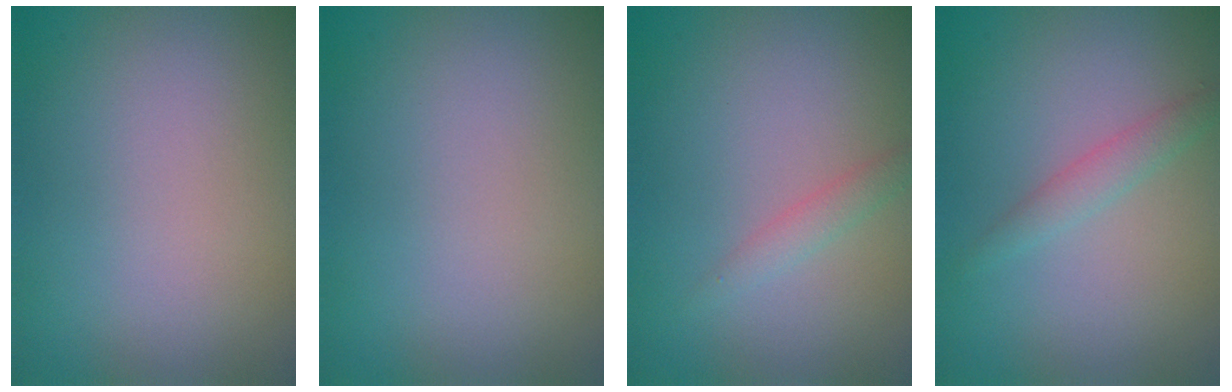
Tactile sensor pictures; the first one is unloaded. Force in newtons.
{"total": 0.0}
{"total": 1.4, "press": 1.4, "slide": 0.1}
{"total": 1.7, "press": 1.7, "slide": 0.1}